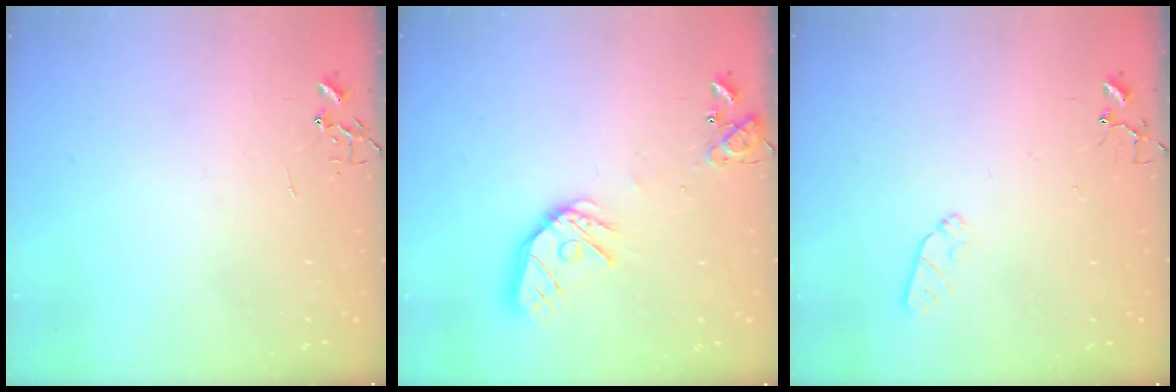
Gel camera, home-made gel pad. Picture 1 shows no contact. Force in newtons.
{"total": 15.4, "press": 15.3, "slide": 2.1}
{"total": 5.2, "press": 5.1, "slide": 0.7}